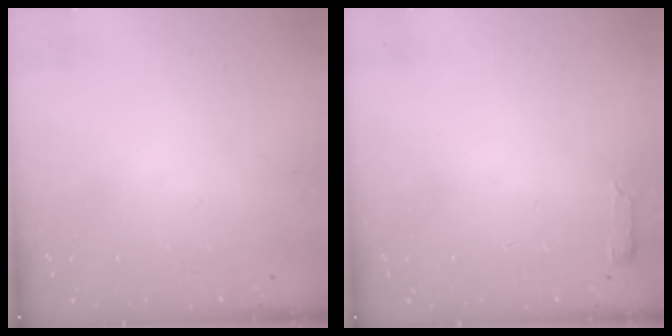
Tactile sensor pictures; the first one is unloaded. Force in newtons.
{"total": 2.9, "press": 2.8, "slide": 0.6}